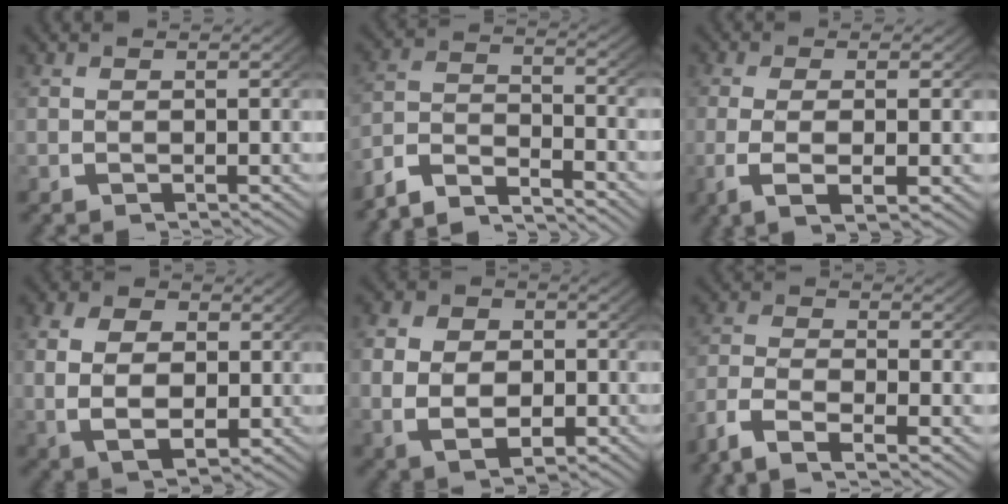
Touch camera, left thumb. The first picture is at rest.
{"total": 7.4, "force": [-5.4, 3.5, 3.6], "torque": [-0.065, -0.016, -0.095]}
{"total": 5.2, "force": [-1.1, 1.7, 4.8], "torque": [-0.103, -0.012, -0.010]}
{"total": 7.1, "force": [-0.3, 4.9, 5.2], "torque": [-0.096, -0.022, 0.009]}
{"total": 6.6, "force": [-0.8, 4.9, 4.4], "torque": [-0.082, -0.022, -0.004]}
{"total": 6.4, "force": [-3.9, 3.0, 4.1], "torque": [-0.098, -0.014, -0.065]}